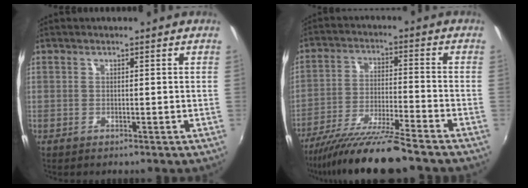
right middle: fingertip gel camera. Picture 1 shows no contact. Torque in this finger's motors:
{"motor_torque": [1.07, -1.07, 0.32, 0.08]}